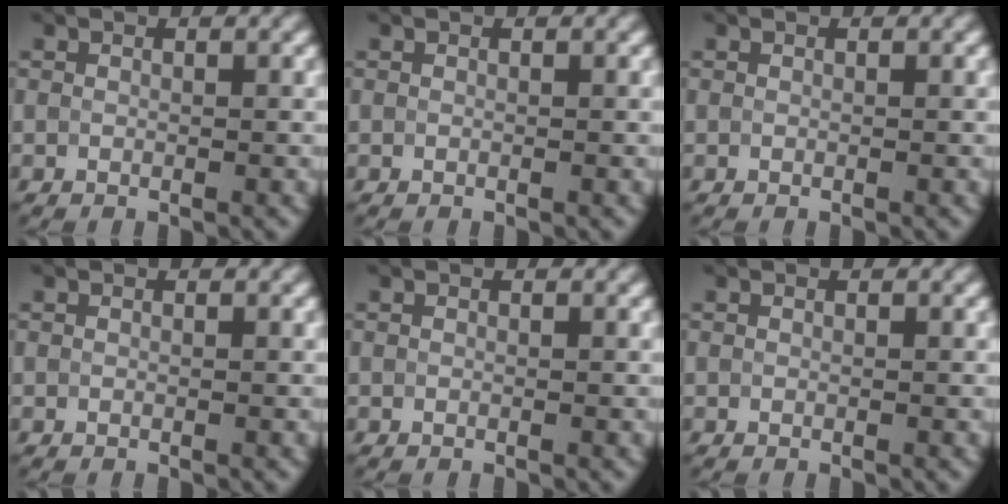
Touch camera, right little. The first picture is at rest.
{"total": 0.0}
{"total": 0.0}
{"total": 0.0}
{"total": 0.0}
{"total": 0.0}